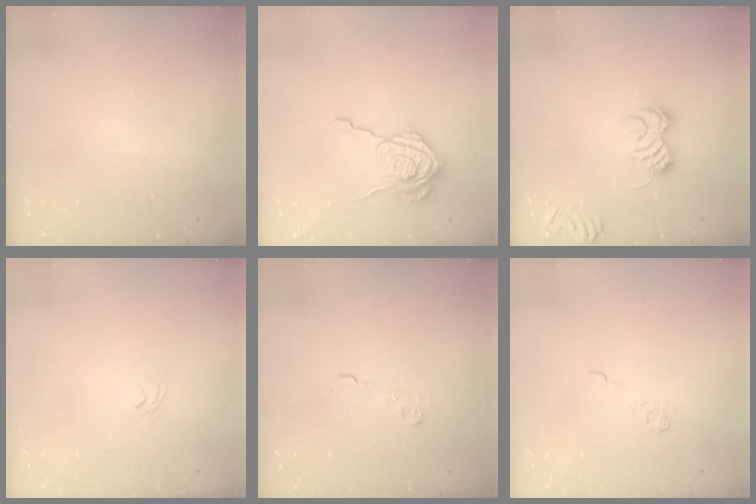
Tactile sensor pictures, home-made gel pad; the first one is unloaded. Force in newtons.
{"total": 14.9, "press": 14.9, "slide": 0.8}
{"total": 6.4, "press": 6.3, "slide": 1.4}
{"total": 2.4, "press": 2.1, "slide": 1.1}
{"total": 6.4, "press": 6.4, "slide": 0.7}
{"total": 3.7, "press": 3.4, "slide": 1.5}